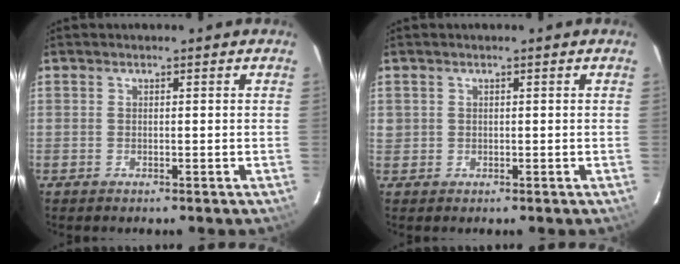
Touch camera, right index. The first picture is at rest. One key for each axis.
{"total": 1.2, "fx": 0.2, "fy": 1.2, "fz": 0.1, "tx": 0.003, "ty": 0.002, "tz": 0.001}